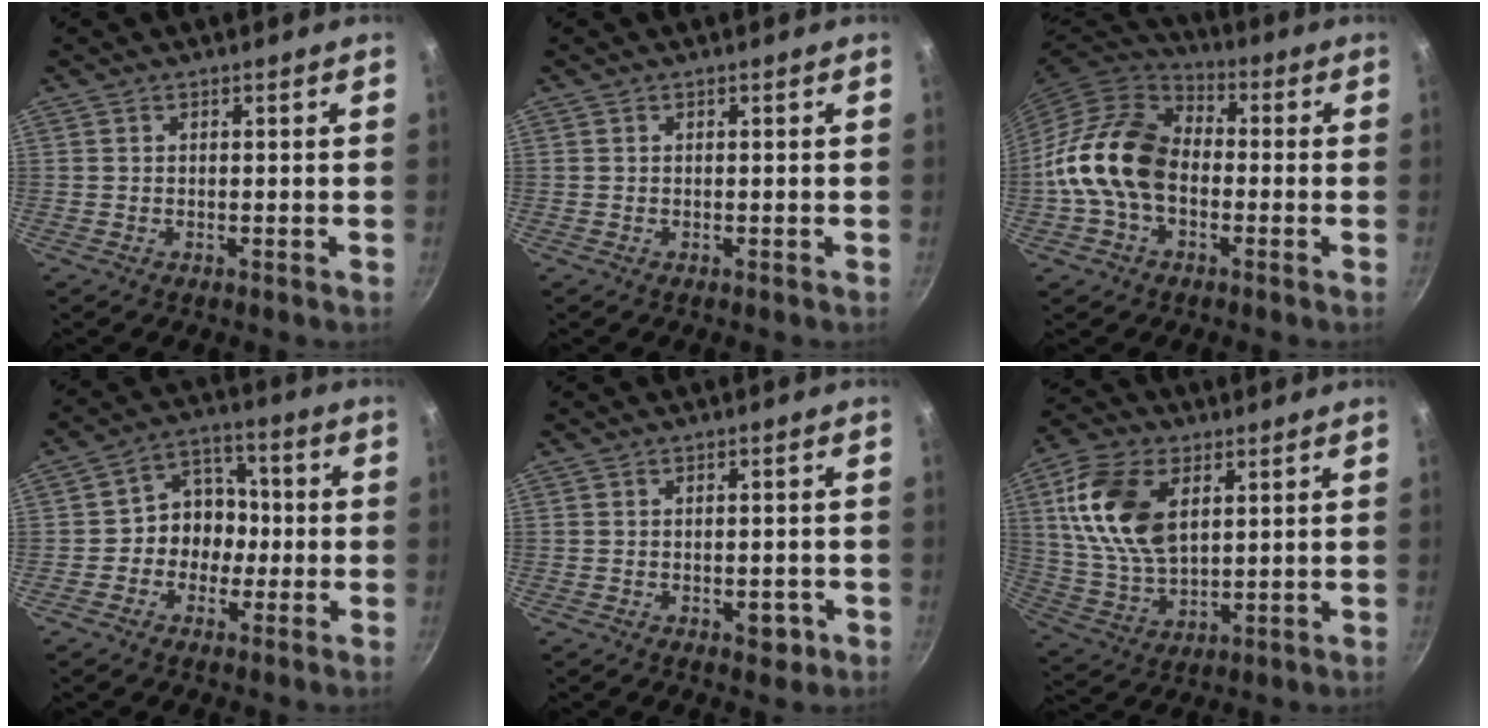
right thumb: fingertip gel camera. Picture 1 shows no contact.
{"total": 0.0}
{"total": 15.5, "force": [-2.1, 11.0, 10.7], "torque": [-0.170, 0.036, -0.055]}
{"total": 8.8, "force": [-1.4, 7.6, 4.1], "torque": [-0.010, 0.031, -0.036]}
{"total": 2.9, "force": [-1.1, 1.8, 2.0], "torque": [-0.013, 0.007, -0.008]}
{"total": 16.0, "force": [4.8, 9.5, 11.9], "torque": [-0.216, -0.010, 0.099]}